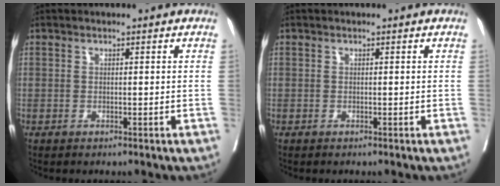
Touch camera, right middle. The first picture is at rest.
{"total": 0.0}